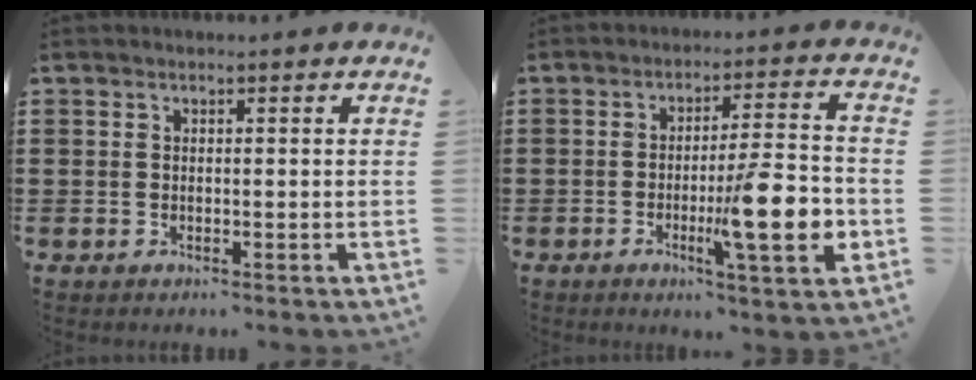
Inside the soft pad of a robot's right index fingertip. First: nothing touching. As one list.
[{"total": 12.3, "force": [-3.1, 1.8, 11.8], "torque": [-0.180, -0.008, -0.053]}]